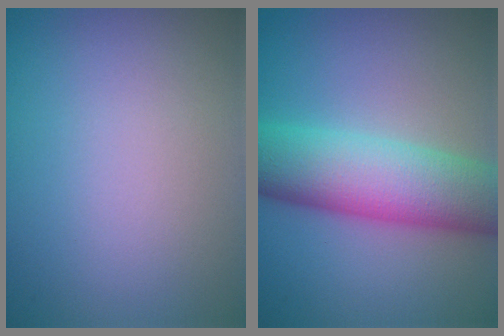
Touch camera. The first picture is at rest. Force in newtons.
{"total": 9.3, "press": 9.3, "slide": 0.4}